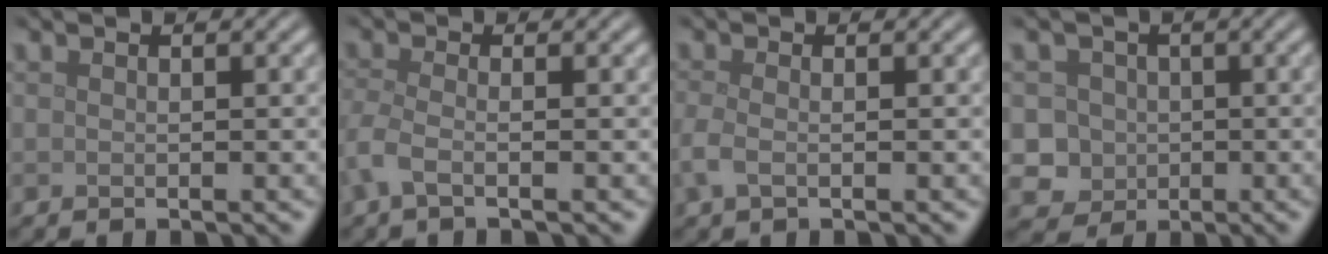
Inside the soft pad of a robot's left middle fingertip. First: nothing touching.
{"total": 2.2, "force": [-1.0, 0.6, 1.8], "torque": [-0.045, -0.009, -0.031]}
{"total": 1.9, "force": [-0.6, 0.9, 1.6], "torque": [-0.045, -0.004, -0.018]}
{"total": 3.8, "force": [-0.2, 3.7, 0.9], "torque": [0.005, 0.014, -0.017]}